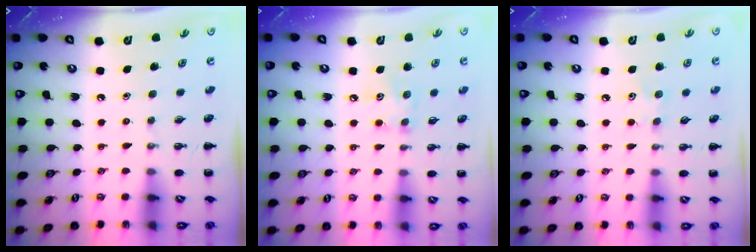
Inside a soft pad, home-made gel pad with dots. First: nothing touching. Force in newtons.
{"total": 5.2, "press": 5.2, "slide": 0.5}
{"total": 4.7, "press": 4.5, "slide": 1.2}